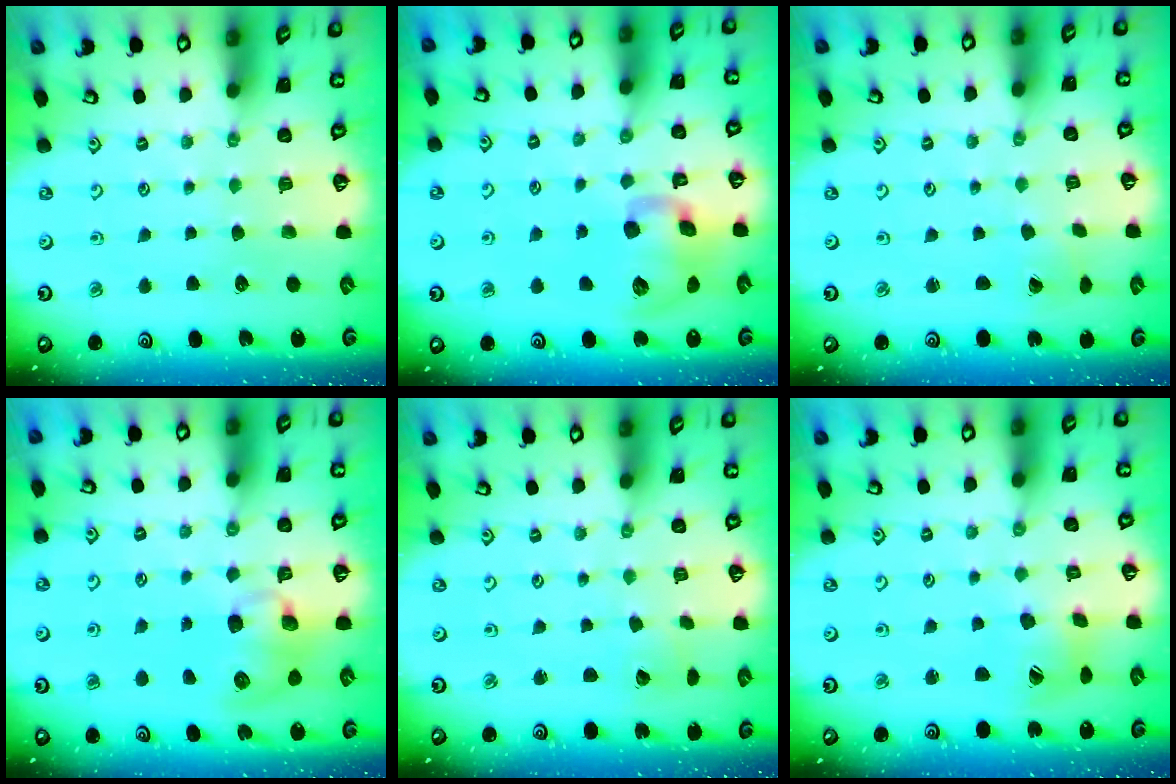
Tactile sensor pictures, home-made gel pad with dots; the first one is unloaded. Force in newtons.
{"total": 12.8, "press": 12.6, "slide": 2.0}
{"total": 0.7, "press": 0.7, "slide": 0.0}
{"total": 9.2, "press": 9.1, "slide": 1.1}
{"total": 1.8, "press": 1.7, "slide": 0.3}
{"total": 8.8, "press": 8.8, "slide": 1.2}